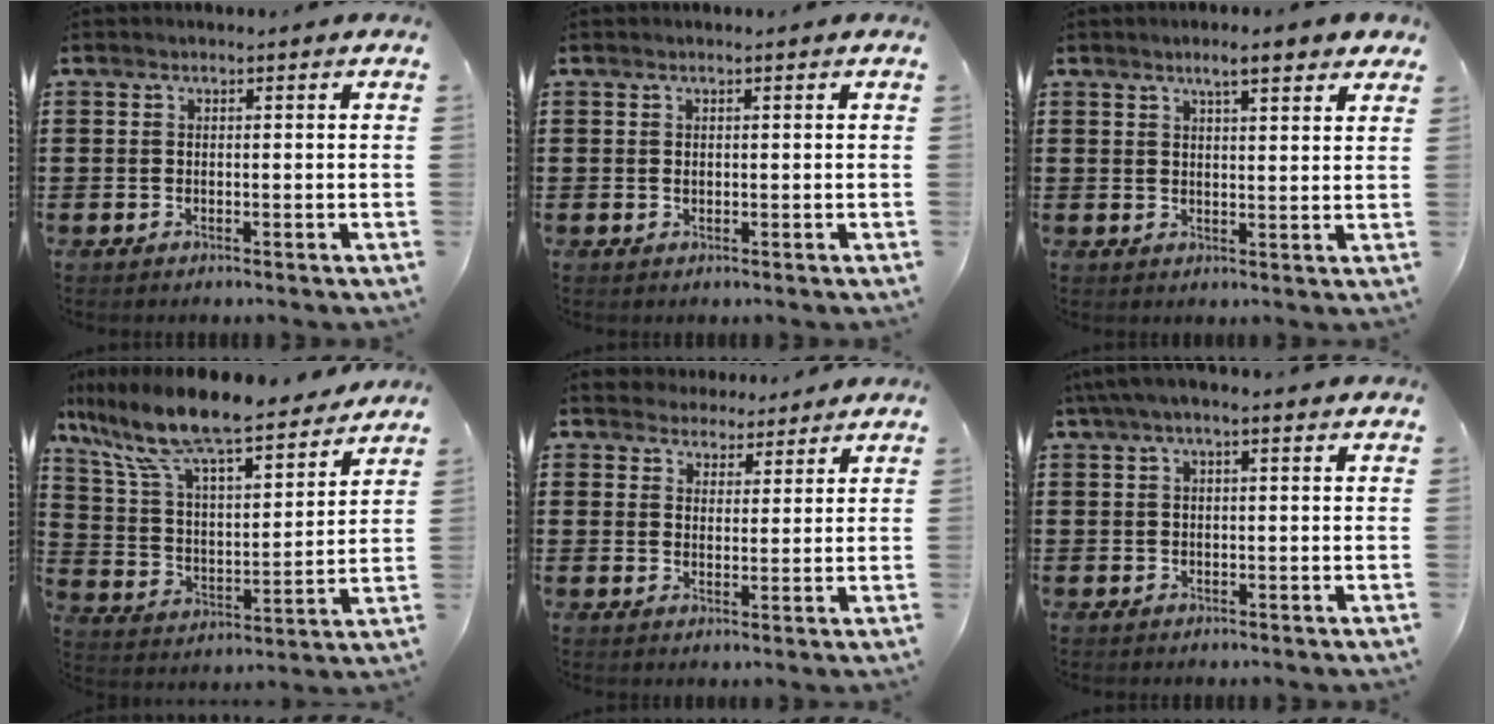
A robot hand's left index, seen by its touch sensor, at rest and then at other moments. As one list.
[{"total": 0.6, "force": [0.1, 0.3, 0.5], "torque": [-0.010, 0.001, 0.002]}, {"total": 4.7, "force": [3.5, 0.7, 3.1], "torque": [-0.059, 0.001, 0.059]}, {"total": 10.8, "force": [9.6, 0.6, 5.0], "torque": [-0.137, -0.067, 0.162]}, {"total": 3.8, "force": [3.5, 1.5, -0.2], "torque": [-0.011, -0.004, 0.066]}, {"total": 2.2, "force": [0.7, 0.3, 2.0], "torque": [-0.038, 0.002, 0.011]}]